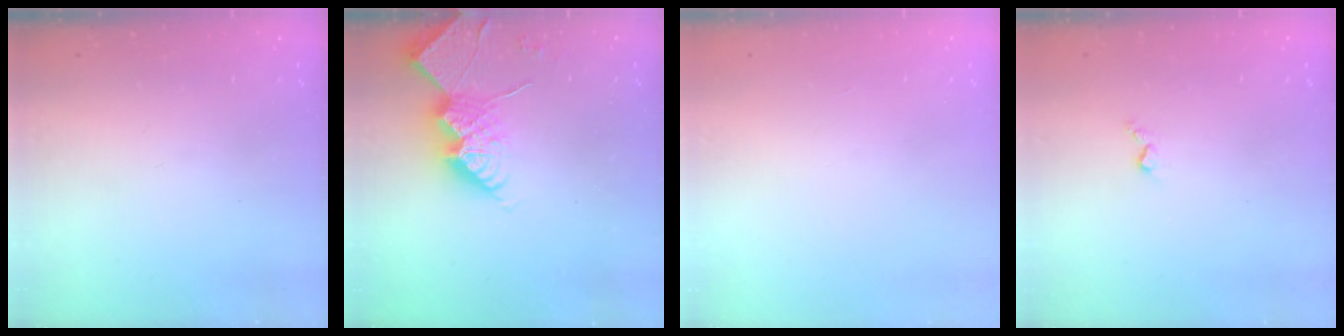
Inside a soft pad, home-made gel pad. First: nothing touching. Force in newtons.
{"total": 14.0, "press": 13.9, "slide": 1.3}
{"total": 0.0}
{"total": 2.9, "press": 2.9, "slide": 0.5}